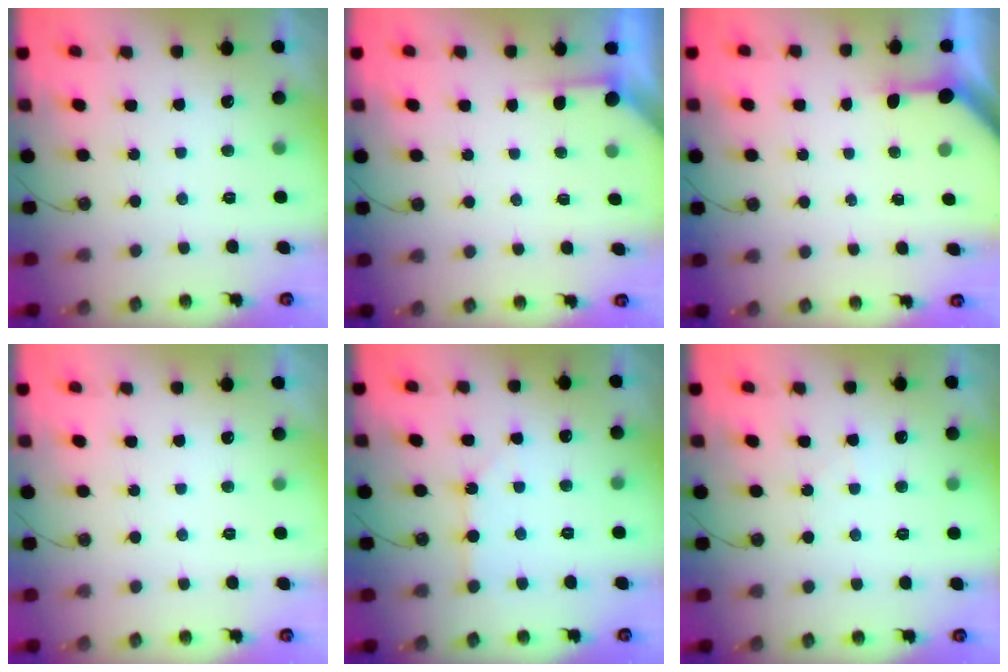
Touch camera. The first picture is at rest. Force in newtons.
{"total": 1.6, "press": 1.6, "slide": 0.3}
{"total": 3.2, "press": 3.2, "slide": 0.4}
{"total": 0.0}
{"total": 1.8, "press": 1.8, "slide": 0.1}
{"total": 3.6, "press": 3.6, "slide": 0.5}